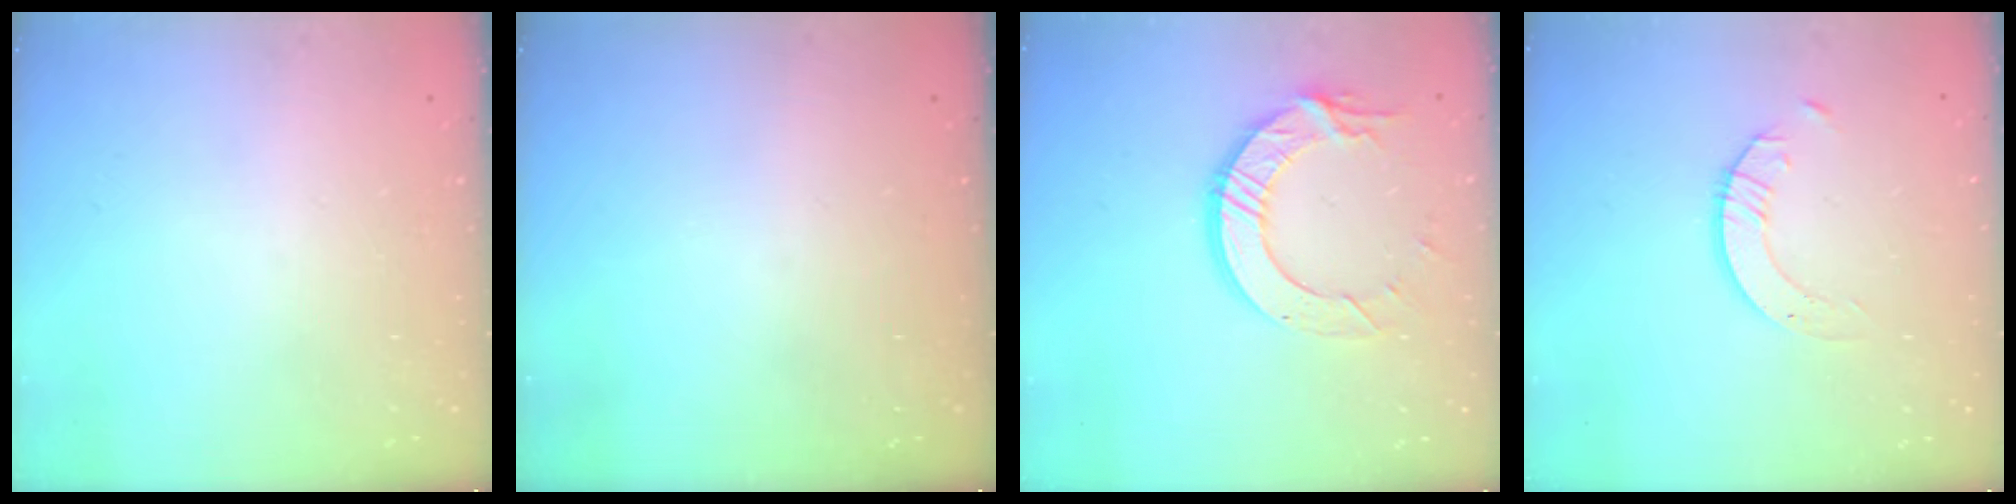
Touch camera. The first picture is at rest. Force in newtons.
{"total": 0.0}
{"total": 12.7, "press": 12.6, "slide": 1.2}
{"total": 2.3, "press": 2.3, "slide": 0.2}